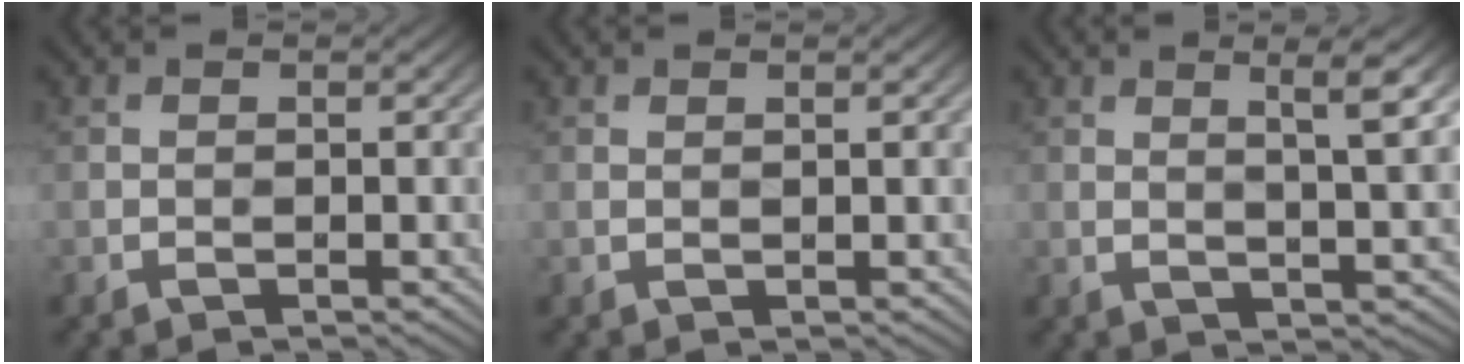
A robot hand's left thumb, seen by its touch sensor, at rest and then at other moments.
{"total": 0.9, "force": [0.8, -0.1, 0.3], "torque": [-0.001, 0.007, 0.010]}
{"total": 4.1, "force": [2.6, 0.1, 3.2], "torque": [-0.053, 0.010, 0.048]}